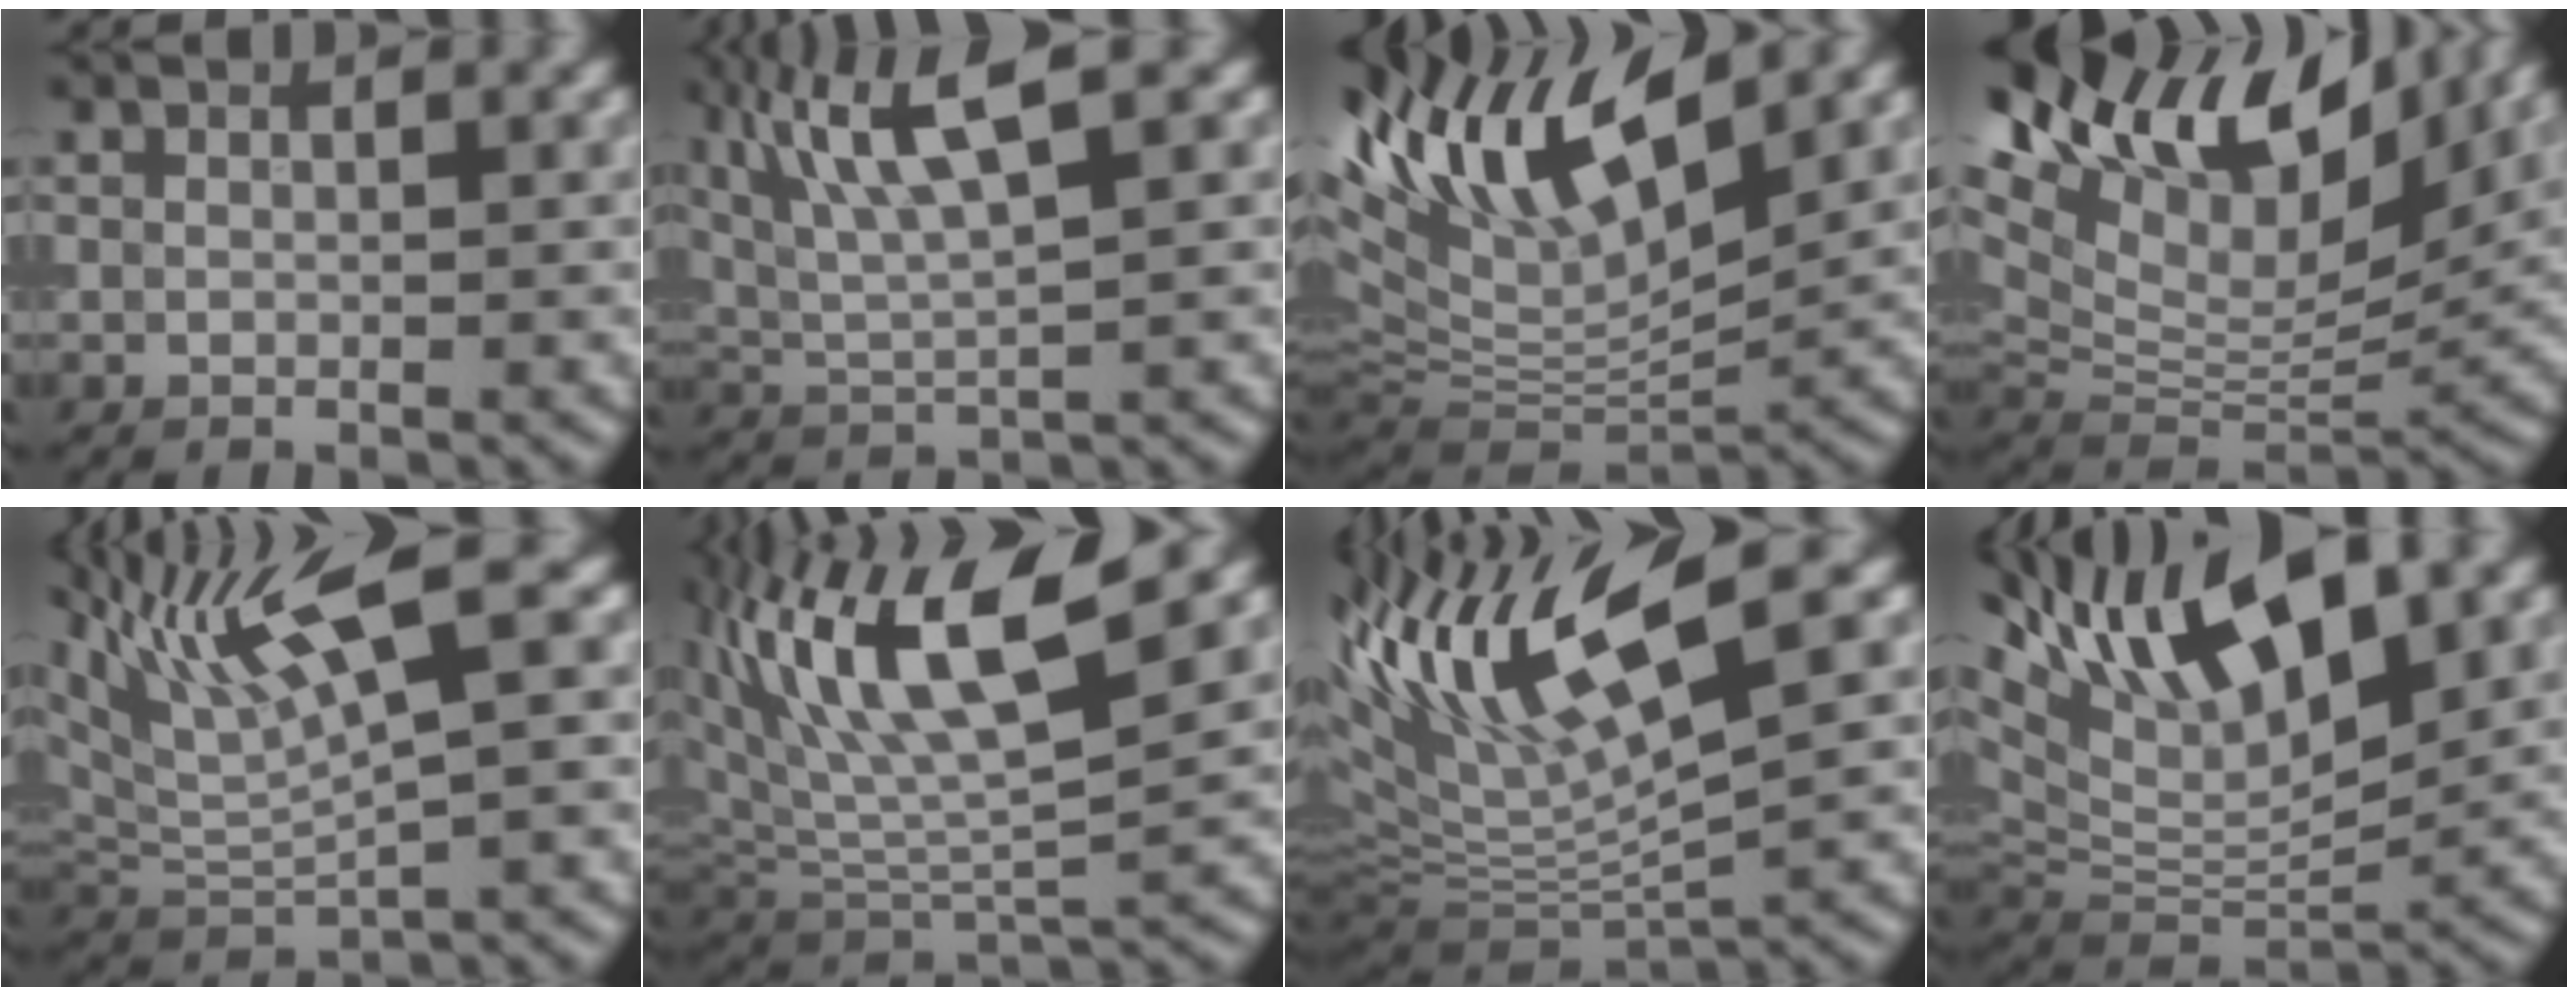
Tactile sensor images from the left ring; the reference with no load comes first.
{"total": 7.7, "force": [3.6, 1.6, 6.6], "torque": [-0.126, 0.015, 0.069]}
{"total": 11.7, "force": [5.8, 4.9, 8.9], "torque": [-0.184, 0.020, 0.110]}
{"total": 14.2, "force": [8.2, 6.5, 9.6], "torque": [-0.196, 0.043, 0.148]}
{"total": 8.2, "force": [5.1, 1.2, 6.3], "torque": [-0.122, 0.012, 0.098]}
{"total": 10.6, "force": [5.0, 4.0, 8.5], "torque": [-0.165, 0.007, 0.093]}
{"total": 12.0, "force": [4.7, 2.9, 10.6], "torque": [-0.200, 0.016, 0.087]}
{"total": 12.0, "force": [6.9, 4.3, 8.9], "torque": [-0.158, 0.019, 0.123]}